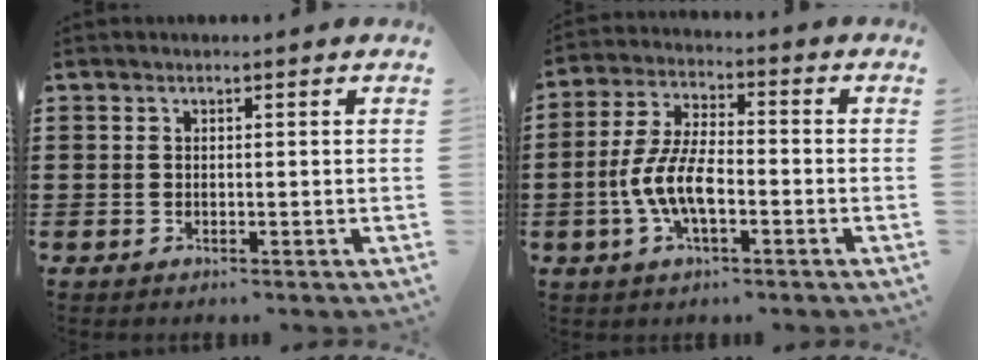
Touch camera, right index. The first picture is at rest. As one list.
[{"total": 8.1, "force": [-2.4, 3.4, 7.0], "torque": [-0.167, -0.008, -0.053]}]